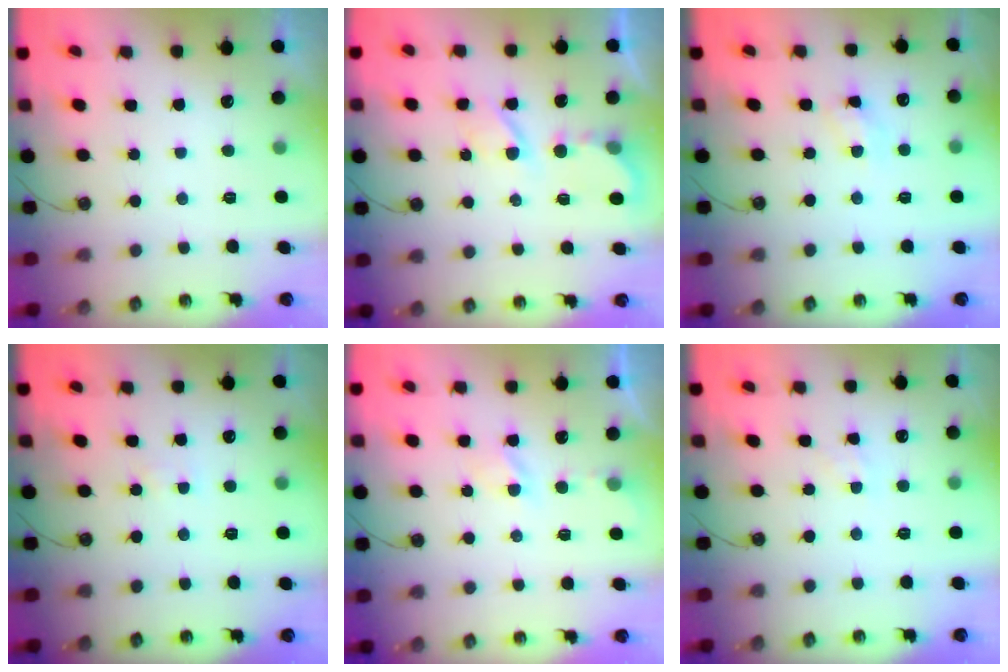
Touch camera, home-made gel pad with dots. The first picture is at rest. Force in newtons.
{"total": 5.7, "press": 5.7, "slide": 0.1}
{"total": 4.1, "press": 4.1, "slide": 0.5}
{"total": 3.0, "press": 2.9, "slide": 0.4}
{"total": 2.7, "press": 2.6, "slide": 0.4}
{"total": 1.7, "press": 1.7, "slide": 0.3}